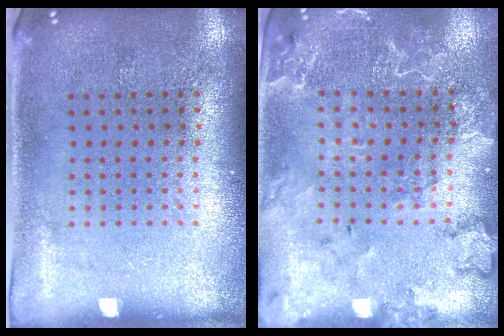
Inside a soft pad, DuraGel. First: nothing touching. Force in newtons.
{"total": 2.2, "press": 2.1, "slide": 0.5}